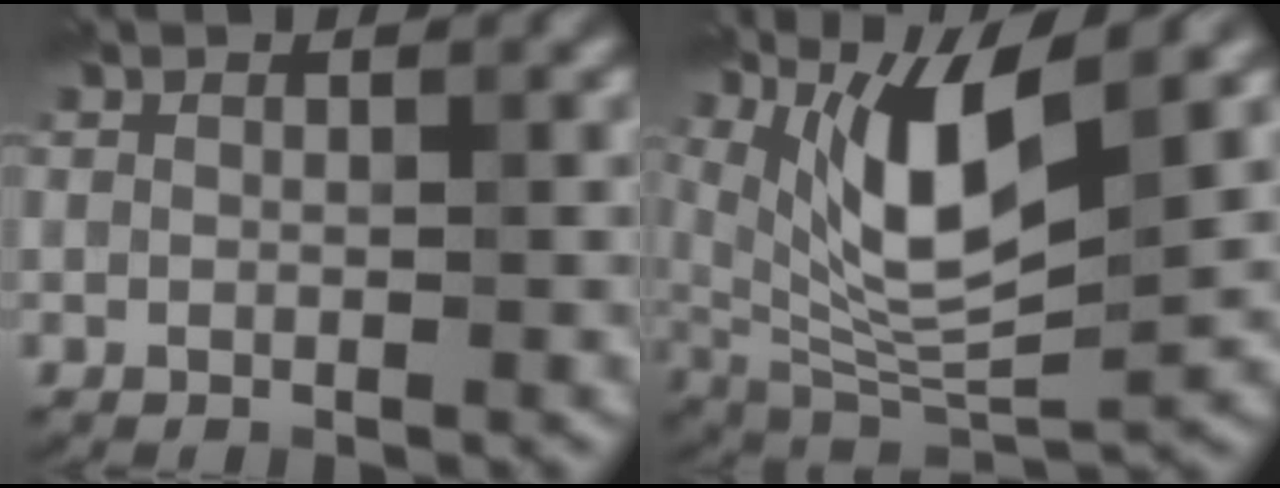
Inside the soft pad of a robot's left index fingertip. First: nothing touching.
{"total": 8.9, "force": [3.7, 2.6, 7.6], "torque": [-0.145, -0.014, 0.073]}